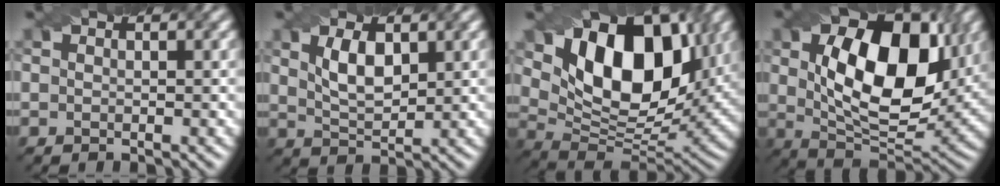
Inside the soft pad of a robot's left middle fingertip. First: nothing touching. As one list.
[{"total": 3.4, "force": [1.0, 1.6, 2.8], "torque": [-0.064, 0.005, 0.025]}, {"total": 13.3, "force": [4.6, 7.6, 9.9], "torque": [-0.165, 0.008, 0.079]}, {"total": 12.9, "force": [2.7, 7.3, 10.3], "torque": [-0.178, 0.000, 0.051]}]